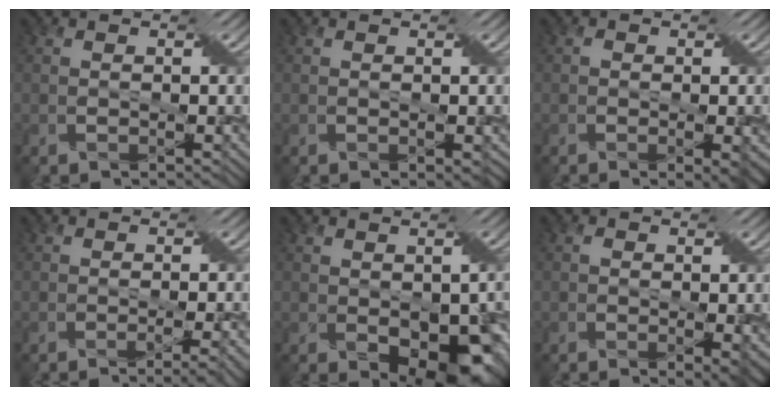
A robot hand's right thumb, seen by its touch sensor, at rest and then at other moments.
{"total": 1.4, "force": [0.0, 0.8, 1.1], "torque": [-0.010, -0.004, 0.005]}
{"total": 4.8, "force": [-1.6, 2.3, 3.9], "torque": [-0.048, -0.012, -0.018]}
{"total": 3.6, "force": [-2.0, 0.1, 3.0], "torque": [-0.042, -0.009, -0.026]}
{"total": 9.4, "force": [-2.7, 5.7, 7.0], "torque": [-0.101, -0.047, -0.017]}
{"total": 5.2, "force": [-1.4, 2.5, 4.3], "torque": [-0.060, -0.016, -0.012]}